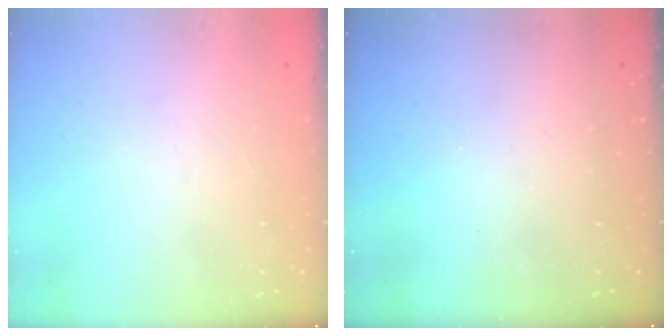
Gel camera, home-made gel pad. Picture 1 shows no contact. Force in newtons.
{"total": 0.0}